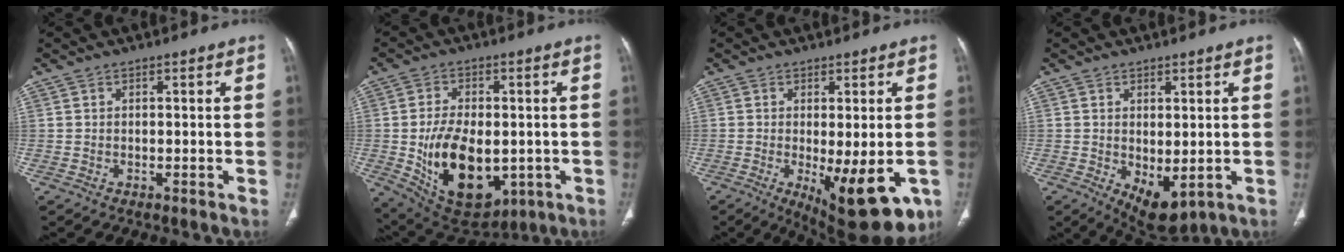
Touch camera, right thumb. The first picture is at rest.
{"total": 17.8, "force": [-3.0, 10.6, 13.9], "torque": [-0.218, -0.007, -0.020]}
{"total": 14.5, "force": [-4.7, 5.1, 12.8], "torque": [-0.147, -0.019, -0.051]}
{"total": 6.7, "force": [-1.0, 3.5, 5.6], "torque": [-0.073, -0.016, 0.003]}